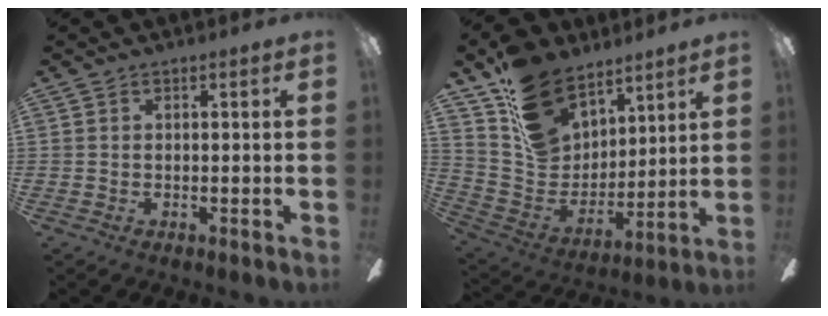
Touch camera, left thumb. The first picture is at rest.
{"total": 17.4, "force": [11.9, 10.7, 6.9], "torque": [-0.139, -0.069, 0.231]}